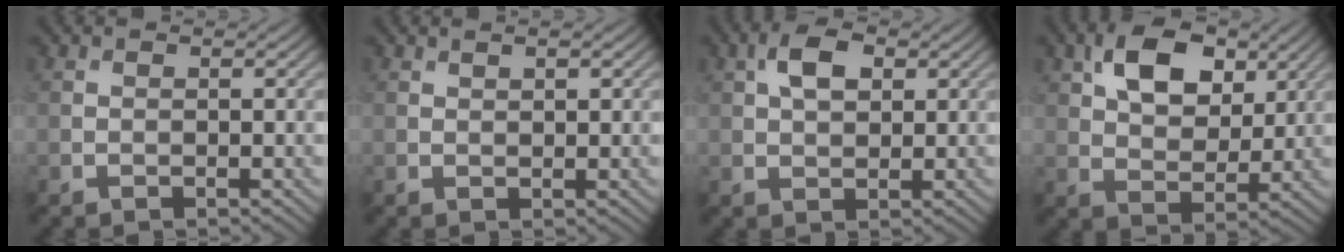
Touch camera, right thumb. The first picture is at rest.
{"total": 1.2, "force": [0.8, 0.3, 0.8], "torque": [-0.017, 0.001, 0.016]}
{"total": 4.5, "force": [1.6, 2.6, 3.4], "torque": [-0.068, 0.008, 0.024]}
{"total": 9.1, "force": [4.0, 5.5, 6.1], "torque": [-0.117, 0.003, 0.067]}